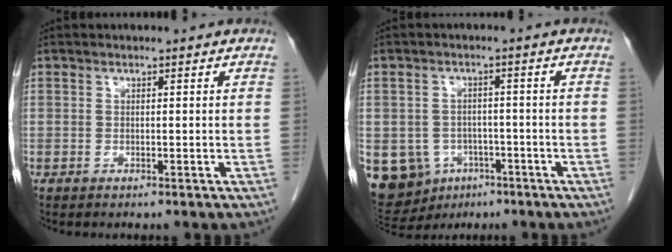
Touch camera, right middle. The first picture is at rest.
{"total": 13.9, "force": [-5.6, 11.7, 5.0], "torque": [-0.137, 0.009, -0.070]}